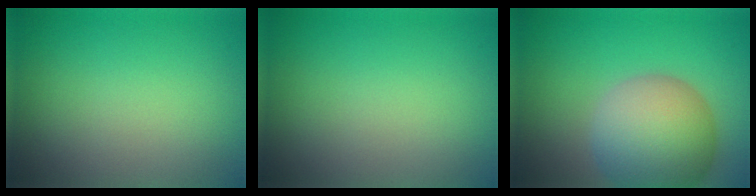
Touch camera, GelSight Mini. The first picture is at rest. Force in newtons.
{"total": 0.0}
{"total": 9.3, "press": 9.3, "slide": 0.6}